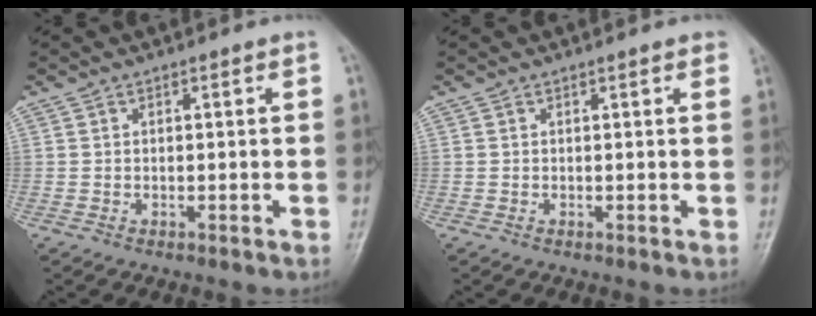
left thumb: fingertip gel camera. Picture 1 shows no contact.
{"total": 1.4, "force": [0.9, 0.4, 0.9], "torque": [-0.005, 0.003, 0.007]}